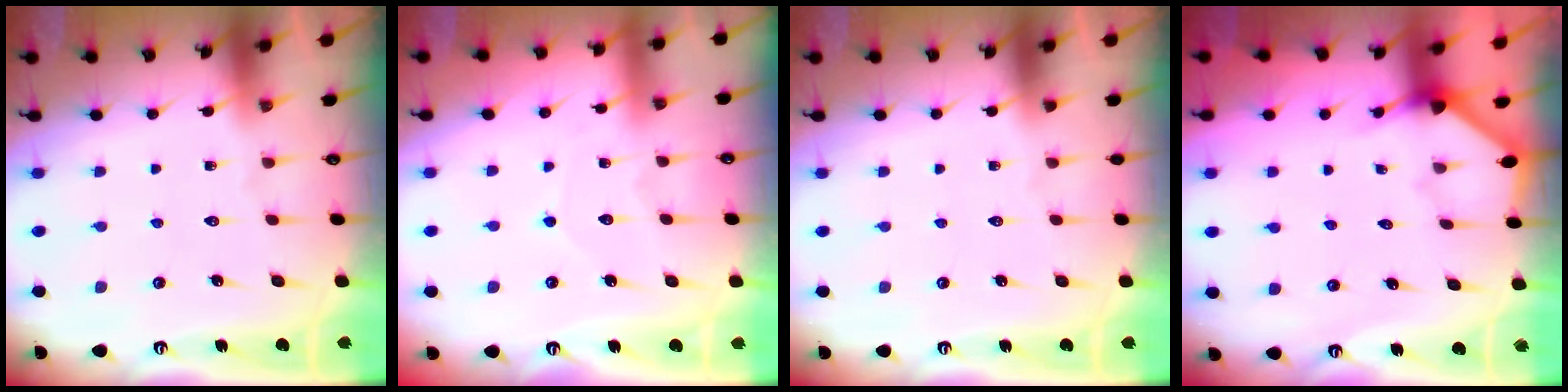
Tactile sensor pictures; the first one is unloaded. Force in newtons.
{"total": 4.3, "press": 4.2, "slide": 0.5}
{"total": 0.0}
{"total": 2.9, "press": 2.8, "slide": 0.4}